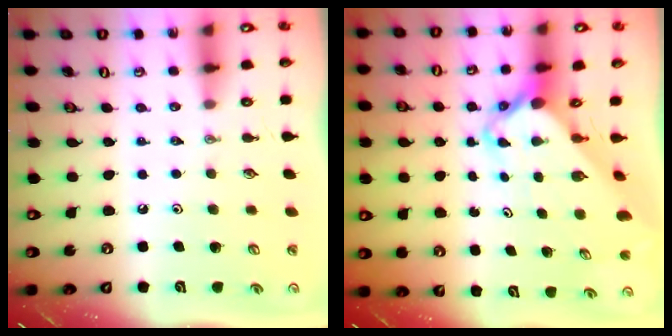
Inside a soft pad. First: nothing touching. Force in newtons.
{"total": 3.4, "press": 3.4, "slide": 0.3}